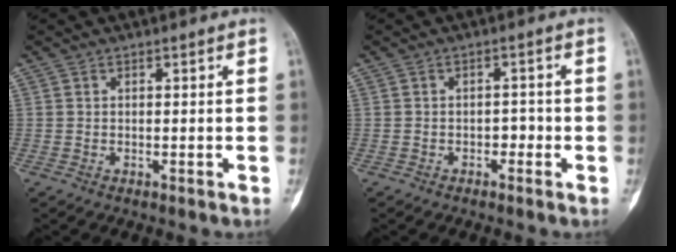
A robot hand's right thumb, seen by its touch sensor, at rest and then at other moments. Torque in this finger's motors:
{"motor_torque": [-0.31, 0.11, 0.13, 0.06, -0.02]}